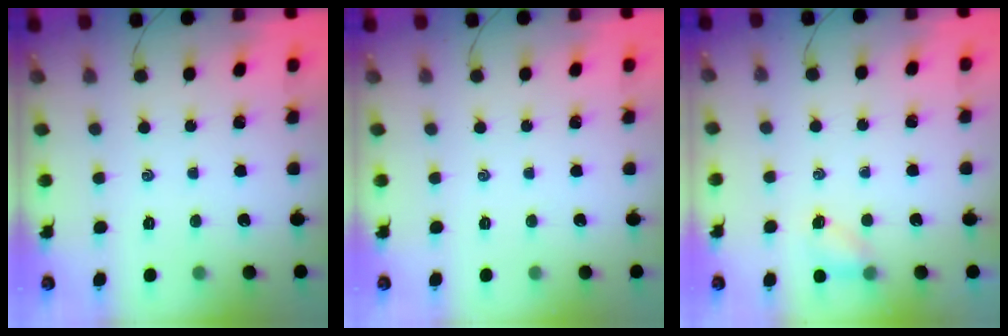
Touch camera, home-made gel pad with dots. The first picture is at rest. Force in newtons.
{"total": 0.0}
{"total": 4.6, "press": 4.4, "slide": 1.3}